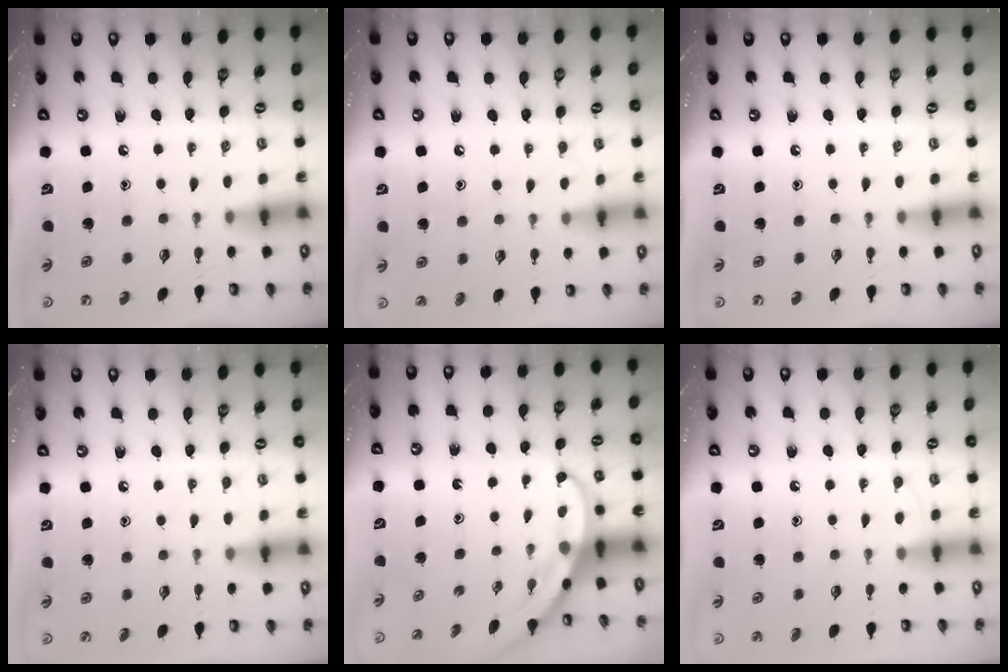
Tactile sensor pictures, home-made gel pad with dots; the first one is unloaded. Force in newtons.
{"total": 7.4, "press": 7.4, "slide": 0.5}
{"total": 0.0}
{"total": 5.2, "press": 5.1, "slide": 0.7}
{"total": 3.6, "press": 3.5, "slide": 0.4}
{"total": 5.8, "press": 5.8, "slide": 0.6}